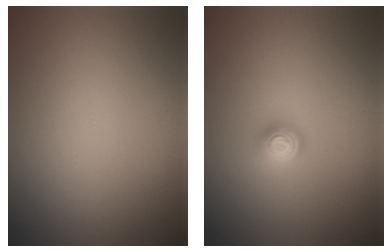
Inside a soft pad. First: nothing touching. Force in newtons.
{"total": 1.7, "press": 1.3, "slide": 1.1}